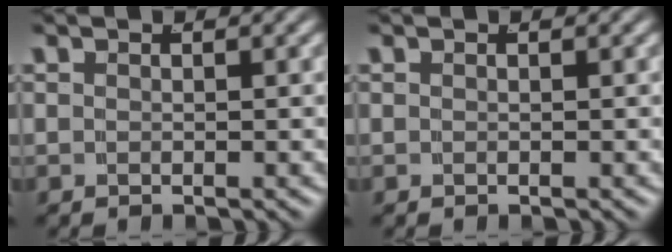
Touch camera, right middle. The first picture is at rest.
{"total": 0.0}